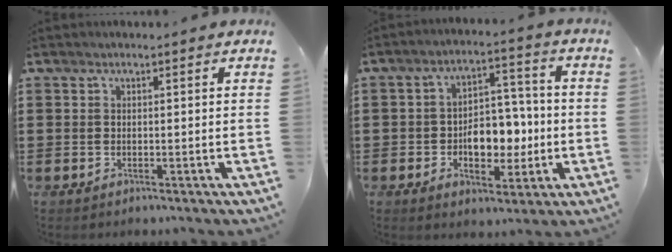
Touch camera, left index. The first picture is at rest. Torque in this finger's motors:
{"motor_torque": [1.33, 0.20, 0.32, 0.11]}